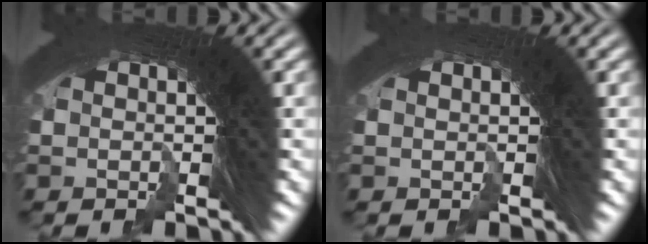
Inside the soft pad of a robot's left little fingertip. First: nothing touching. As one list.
[{"total": 0.0}]